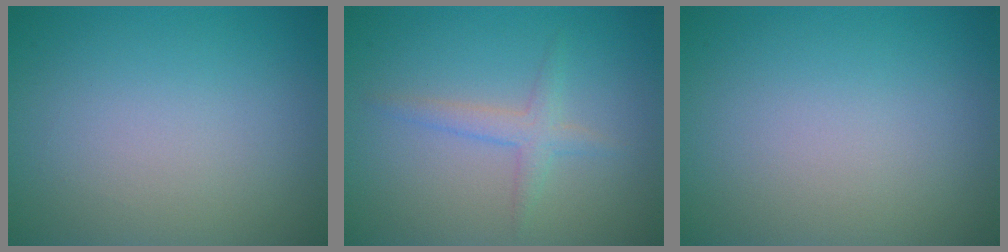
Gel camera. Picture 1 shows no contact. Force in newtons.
{"total": 1.9, "press": 1.9, "slide": 0.1}
{"total": 0.0}